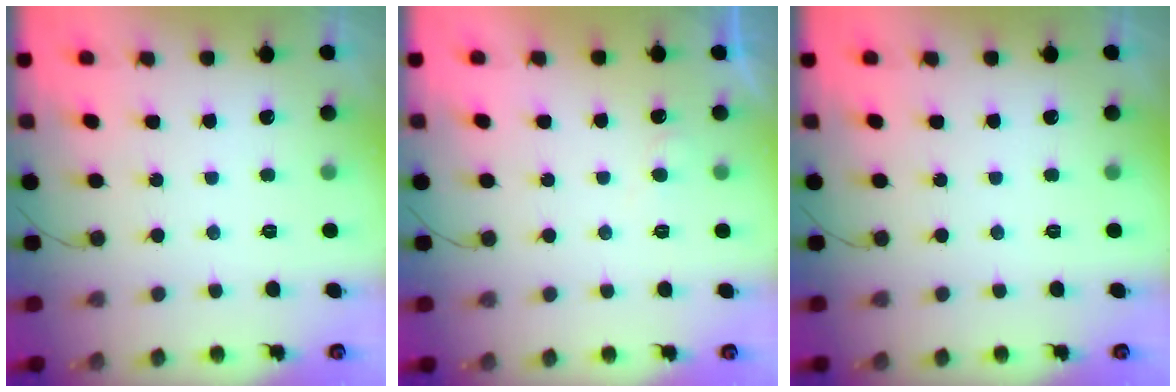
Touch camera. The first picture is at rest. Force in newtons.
{"total": 3.3, "press": 3.3, "slide": 0.4}
{"total": 0.0}